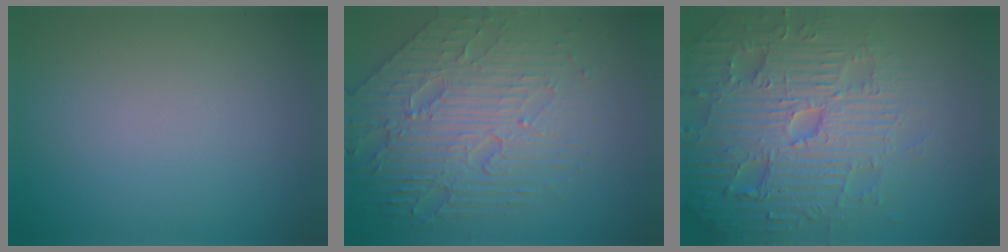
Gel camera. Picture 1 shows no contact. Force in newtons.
{"total": 8.4, "press": 5.6, "slide": 6.2}
{"total": 7.8, "press": 7.6, "slide": 1.7}